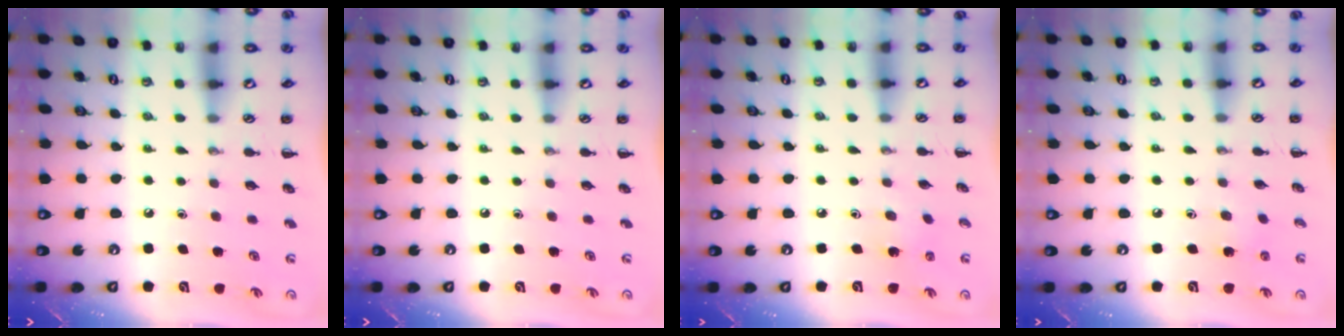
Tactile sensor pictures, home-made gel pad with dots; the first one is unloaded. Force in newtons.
{"total": 0.0}
{"total": 1.8, "press": 1.7, "slide": 0.6}
{"total": 2.9, "press": 2.7, "slide": 1.0}